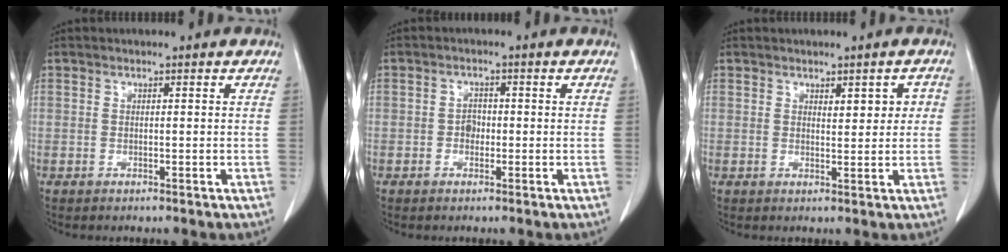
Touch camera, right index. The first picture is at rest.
{"total": 1.7, "force": [-0.3, 1.4, 1.0], "torque": [-0.010, 0.009, -0.004]}
{"total": 3.0, "force": [0.9, 1.3, 2.5], "torque": [-0.031, 0.007, 0.017]}